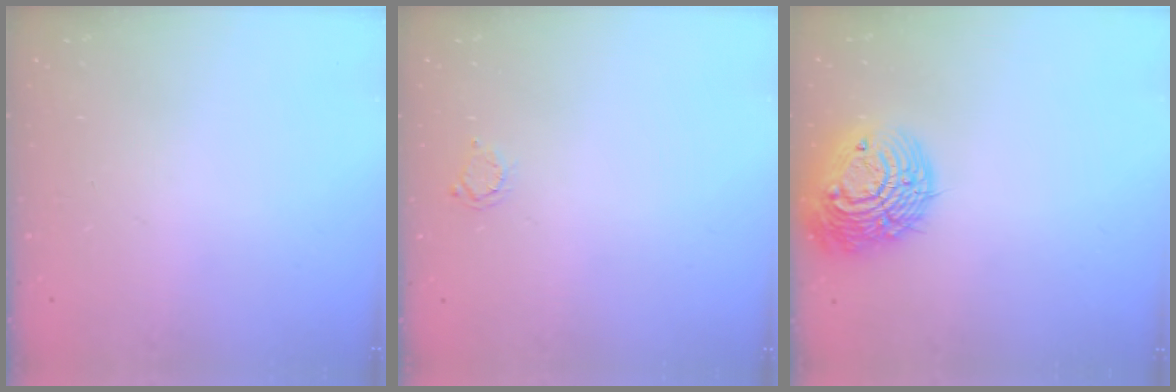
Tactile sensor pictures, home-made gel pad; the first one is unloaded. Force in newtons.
{"total": 2.0, "press": 2.0, "slide": 0.3}
{"total": 18.7, "press": 18.7, "slide": 1.3}